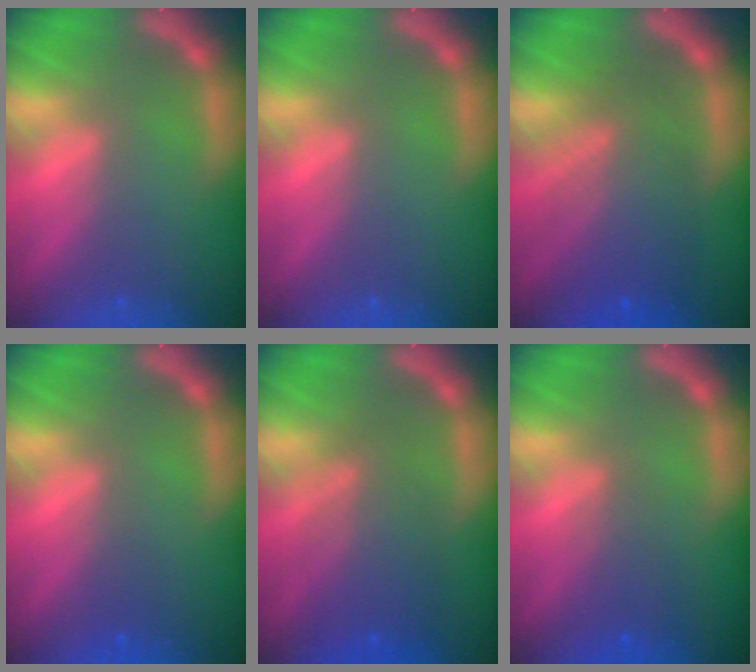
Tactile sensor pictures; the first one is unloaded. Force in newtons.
{"total": 0.0}
{"total": 7.6}
{"total": 1.0}
{"total": 5.5}
{"total": 2.5}